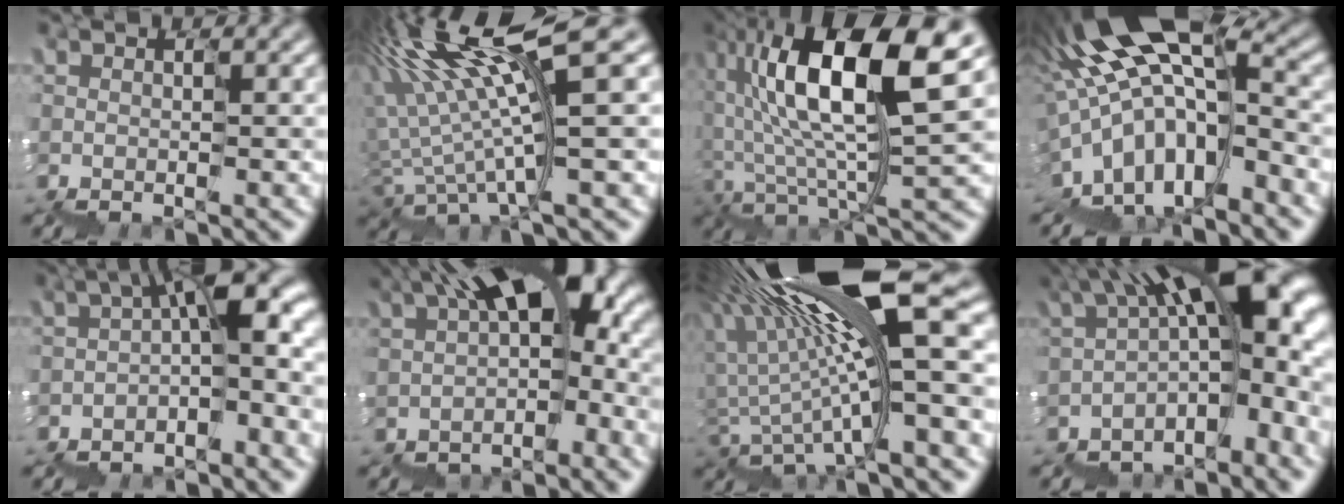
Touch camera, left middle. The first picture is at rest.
{"total": 7.7, "force": [3.9, 1.3, 6.5], "torque": [-0.146, 0.020, 0.081]}
{"total": 11.3, "force": [1.9, 3.9, 10.5], "torque": [-0.211, 0.017, 0.037]}
{"total": 11.9, "force": [-3.4, 4.2, 10.6], "torque": [-0.190, 0.036, -0.059]}
{"total": 7.7, "force": [-1.1, 2.6, 7.2], "torque": [-0.105, 0.026, -0.020]}
{"total": 9.3, "force": [0.8, 4.5, 8.0], "torque": [-0.130, 0.013, 0.021]}
{"total": 13.6, "force": [4.7, 3.2, 12.4], "torque": [-0.233, 0.011, 0.092]}
{"total": 11.6, "force": [0.0, 5.0, 10.5], "torque": [-0.155, 0.030, 0.012]}